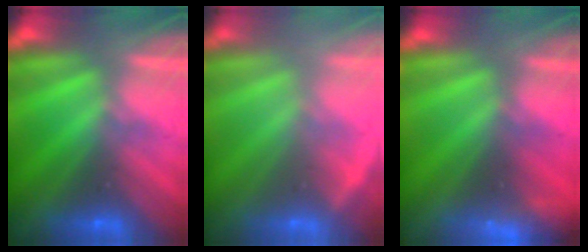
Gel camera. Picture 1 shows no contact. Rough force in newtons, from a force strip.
{"total": 2.3}
{"total": 3.4}